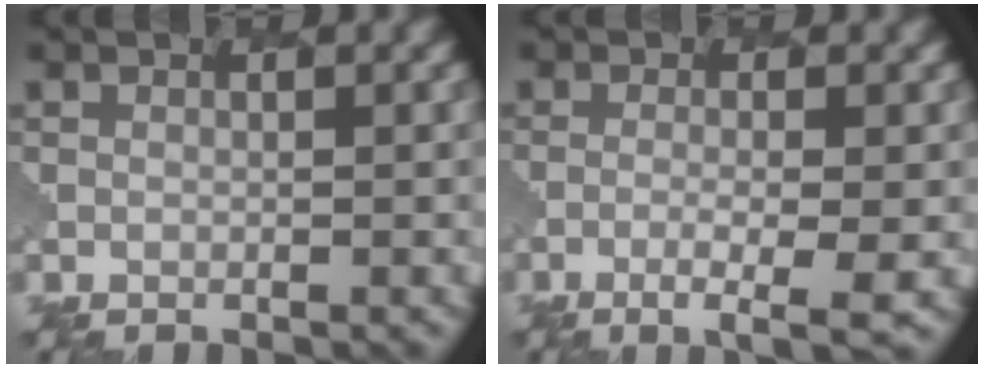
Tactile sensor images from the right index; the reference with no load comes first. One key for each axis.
{"total": 3.5, "fx": -1.2, "fy": 0.8, "fz": 3.2, "tx": -0.055, "ty": -0.005, "tz": -0.023}